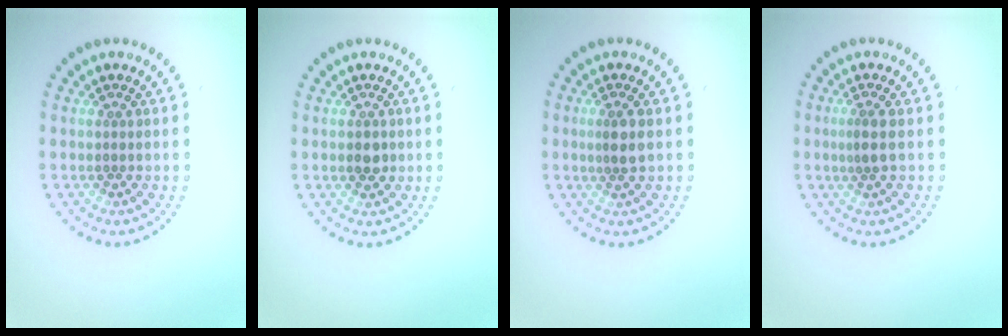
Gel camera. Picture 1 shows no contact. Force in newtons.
{"total": 1.4, "press": 1.4, "slide": 0.1}
{"total": 2.0, "press": 1.7, "slide": 1.0}
{"total": 1.7, "press": 1.2, "slide": 1.2}